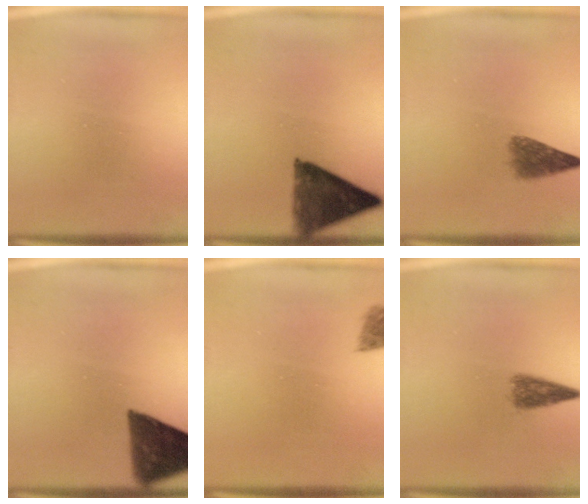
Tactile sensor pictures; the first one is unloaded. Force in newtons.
{"total": 7.8}
{"total": 4.1}
{"total": 10.4}
{"total": 2.7}
{"total": 4.0}